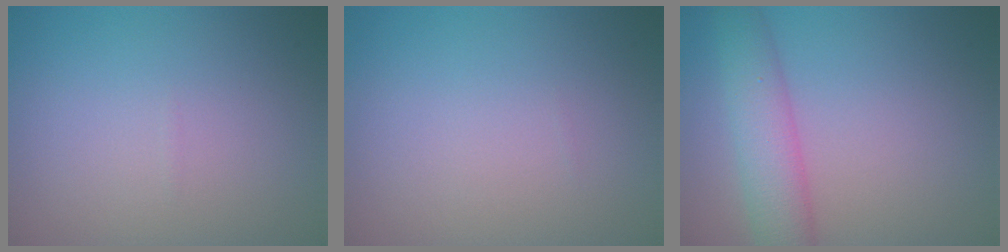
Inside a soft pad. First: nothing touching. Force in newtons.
{"total": 0.0}
{"total": 4.8, "press": 4.8, "slide": 0.2}